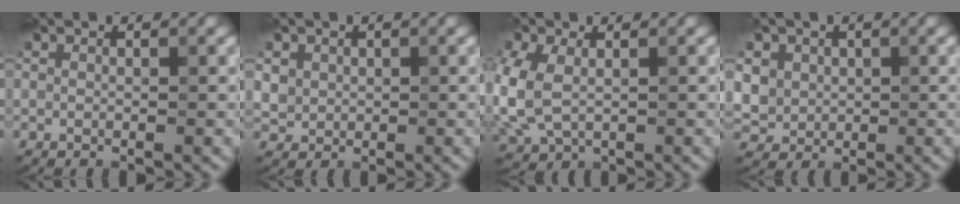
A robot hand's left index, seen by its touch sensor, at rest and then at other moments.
{"total": 2.3, "force": [0.7, 2.1, 0.7], "torque": [-0.027, -0.001, 0.029]}
{"total": 6.6, "force": [-0.6, 4.5, 4.7], "torque": [-0.138, -0.015, -0.003]}
{"total": 6.2, "force": [2.0, 5.2, 2.7], "torque": [-0.071, 0.014, 0.030]}